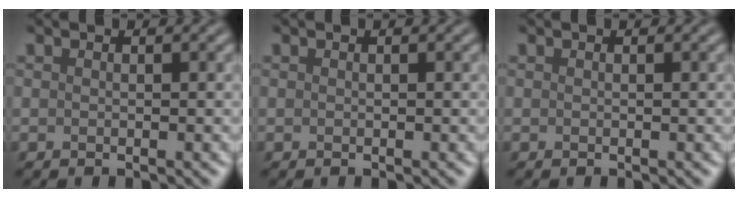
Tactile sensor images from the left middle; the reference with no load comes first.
{"total": 0.0}
{"total": 0.0}